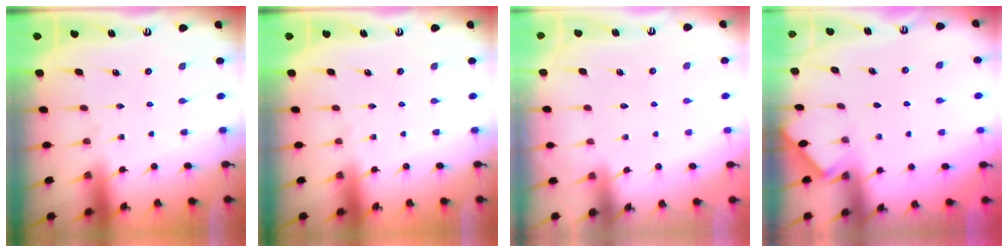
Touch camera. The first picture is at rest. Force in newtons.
{"total": 0.0}
{"total": 1.0, "press": 1.0, "slide": 0.0}
{"total": 2.0, "press": 2.0, "slide": 0.3}